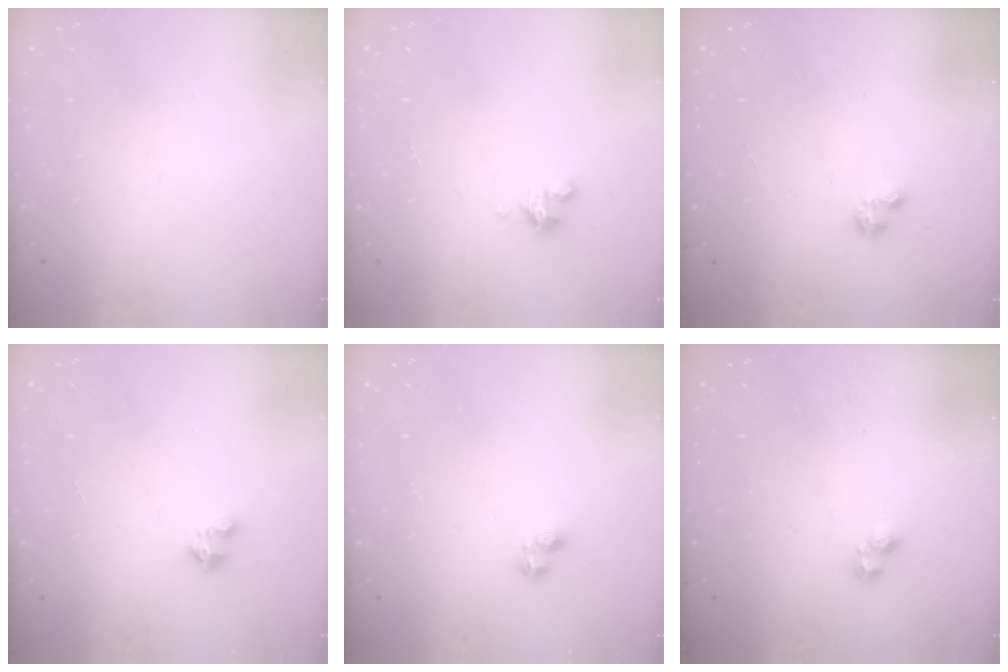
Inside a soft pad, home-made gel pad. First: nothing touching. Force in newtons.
{"total": 2.8, "press": 2.8, "slide": 0.2}
{"total": 0.7, "press": 0.6, "slide": 0.2}
{"total": 1.6, "press": 1.6, "slide": 0.1}
{"total": 2.5, "press": 2.3, "slide": 0.9}
{"total": 2.4, "press": 2.3, "slide": 0.4}